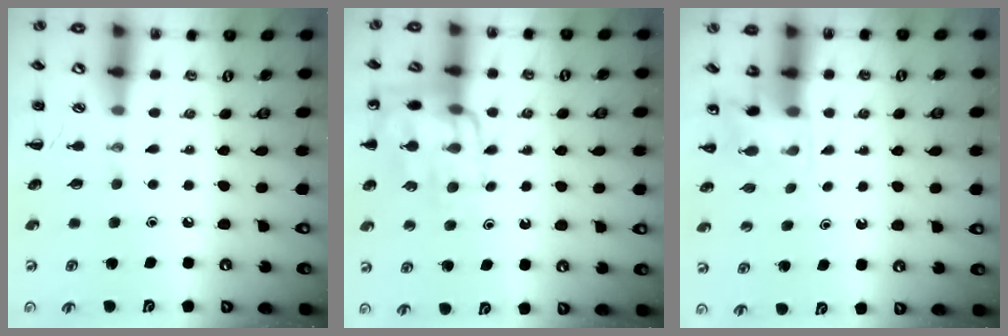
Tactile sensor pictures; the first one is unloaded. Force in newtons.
{"total": 14.2, "press": 14.1, "slide": 1.8}
{"total": 4.5, "press": 4.3, "slide": 1.3}